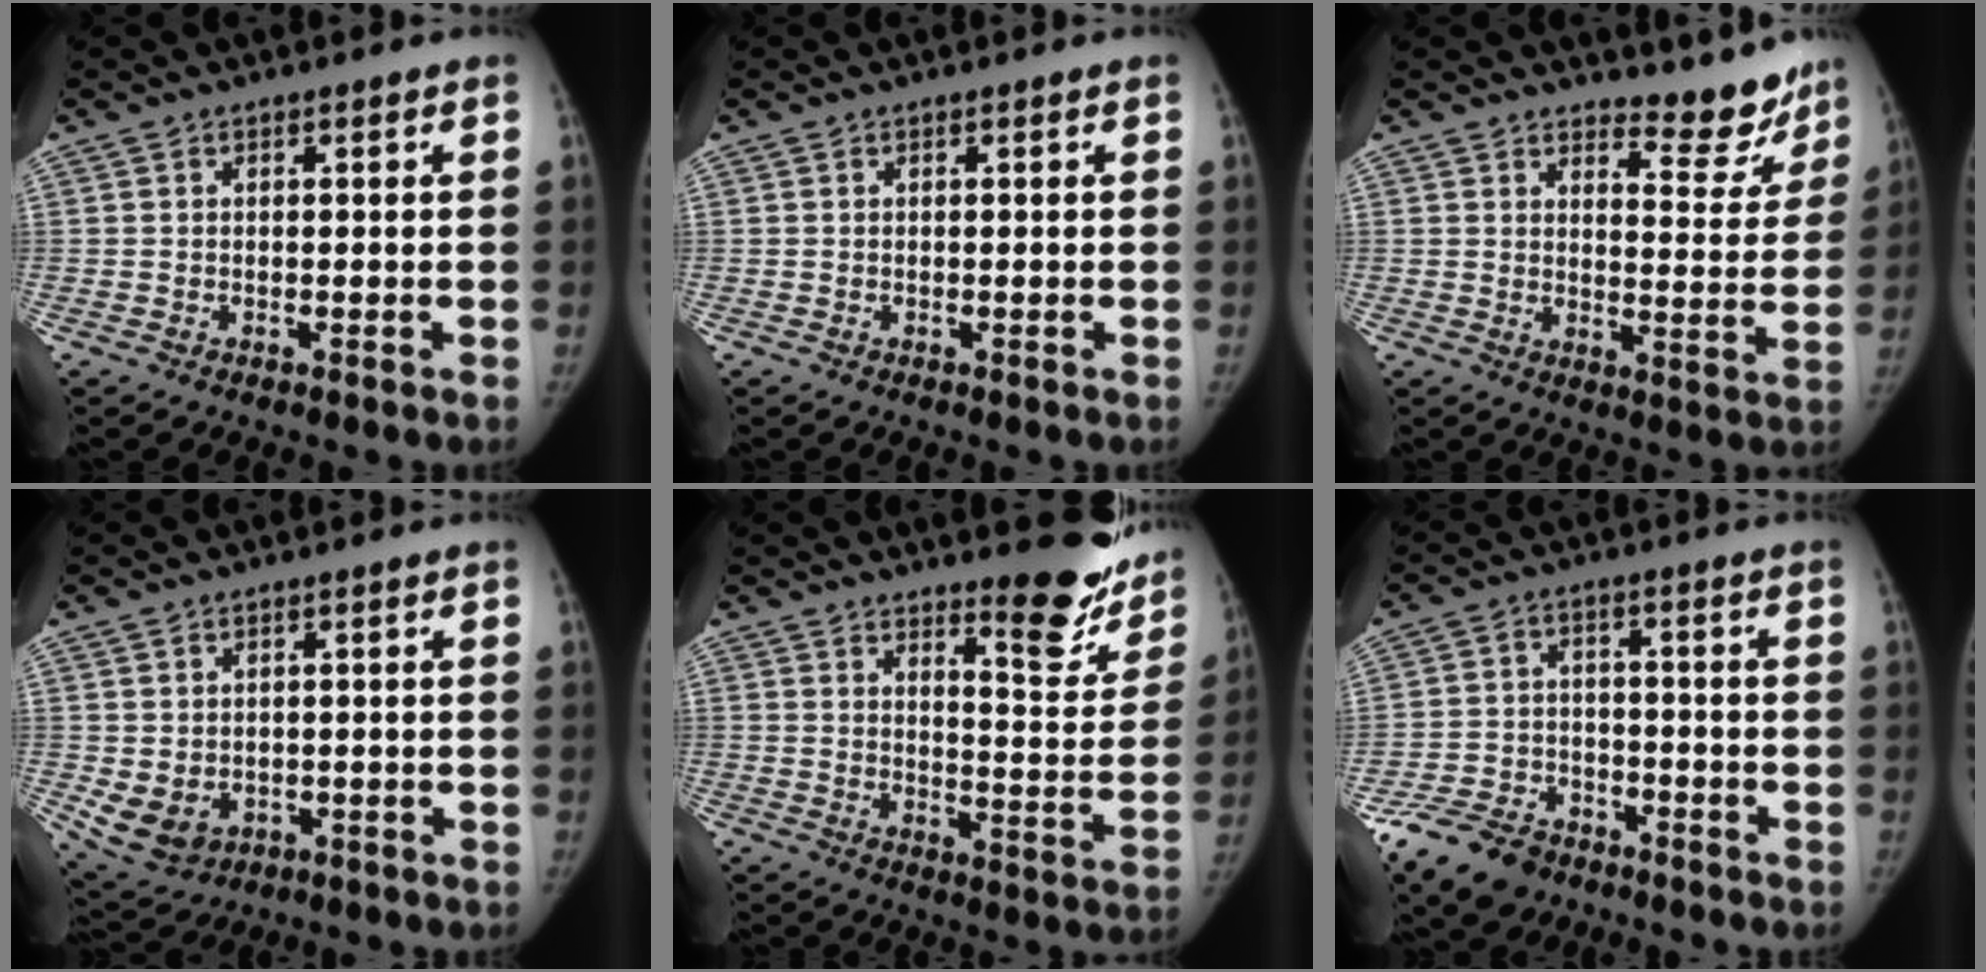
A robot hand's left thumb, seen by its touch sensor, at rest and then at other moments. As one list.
[{"total": 0.0}, {"total": 8.7, "force": [7.9, 2.9, 2.3], "torque": [0.005, -0.074, 0.100]}, {"total": 6.6, "force": [-1.2, 5.3, 3.7], "torque": [-0.063, -0.002, 0.001]}, {"total": 12.9, "force": [10.3, 3.5, 7.0], "torque": [-0.049, -0.094, 0.134]}, {"total": 11.2, "force": [-8.1, 6.5, 4.1], "torque": [-0.073, 0.033, -0.143]}]